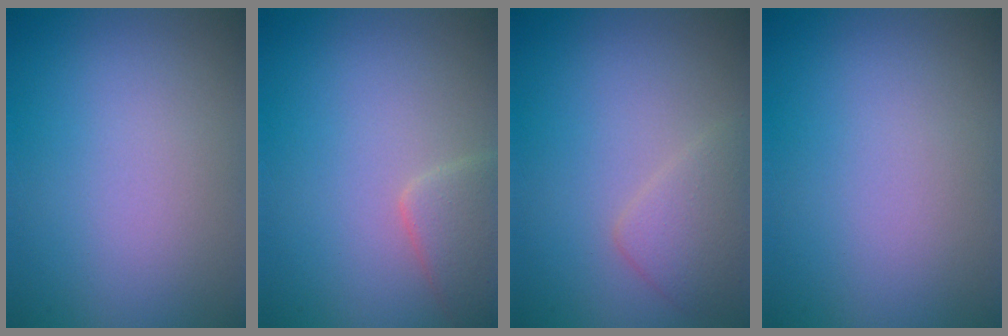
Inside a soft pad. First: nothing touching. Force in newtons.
{"total": 2.4, "press": 2.4, "slide": 0.1}
{"total": 2.2, "press": 2.2, "slide": 0.1}
{"total": 0.0}